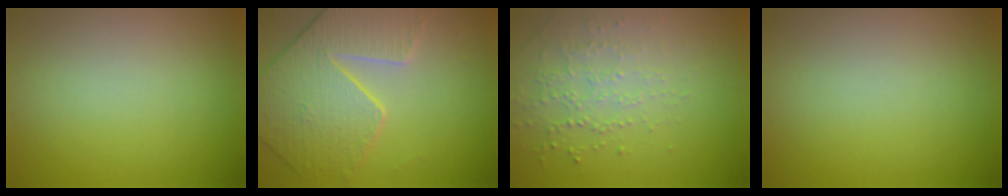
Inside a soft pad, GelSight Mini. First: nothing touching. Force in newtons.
{"total": 4.8, "press": 4.7, "slide": 0.8}
{"total": 1.7, "press": 1.5, "slide": 0.8}
{"total": 0.0}